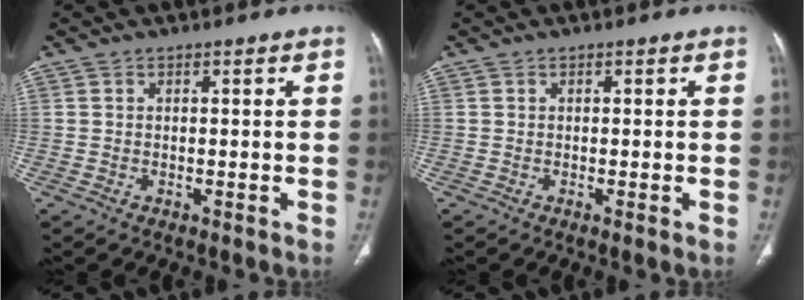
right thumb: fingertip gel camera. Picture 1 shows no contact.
{"total": 0.6, "force": [-0.2, 0.0, 0.6], "torque": [-0.018, -0.003, -0.006]}